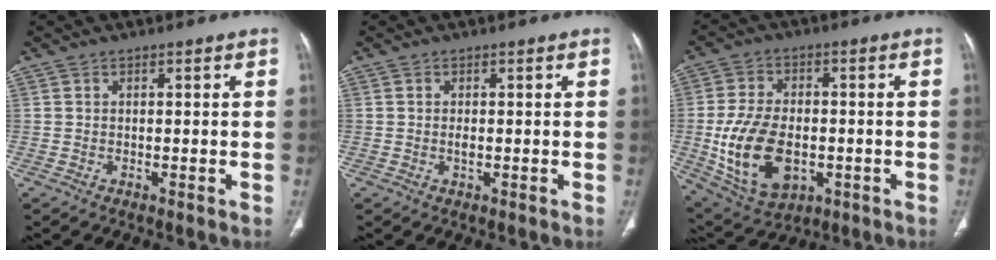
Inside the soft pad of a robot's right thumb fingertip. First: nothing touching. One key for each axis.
{"total": 1.0, "fx": -0.1, "fy": 0.4, "fz": 0.9, "tx": -0.018, "ty": -0.002, "tz": 0.001}
{"total": 16.1, "fx": -3.0, "fy": 10.1, "fz": 12.2, "tx": -0.217, "ty": 0.003, "tz": -0.034}